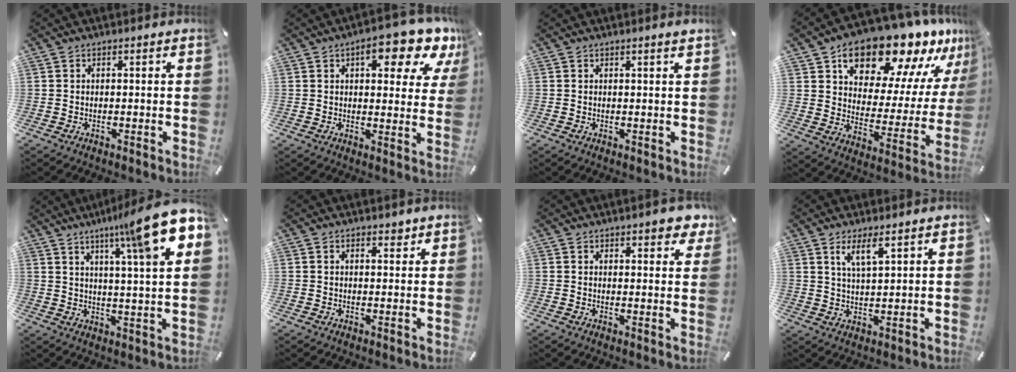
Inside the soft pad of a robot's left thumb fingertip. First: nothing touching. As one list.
[{"total": 11.7, "force": [6.5, 4.6, 8.5], "torque": [-0.103, -0.032, 0.103]}, {"total": 0.9, "force": [0.6, -0.1, 0.7], "torque": [-0.011, -0.001, 0.011]}, {"total": 18.7, "force": [15.1, 7.9, 7.6], "torque": [-0.118, -0.128, 0.255]}, {"total": 15.9, "force": [9.1, 0.6, 13.0], "torque": [-0.210, -0.049, 0.133]}, {"total": 1.9, "force": [1.2, 0.9, 1.2], "torque": [-0.017, -0.002, 0.020]}, {"total": 3.9, "force": [3.1, 1.4, 1.9], "torque": [-0.020, -0.017, 0.051]}, {"total": 5.5, "force": [3.6, 1.3, 4.0], "torque": [-0.080, -0.009, 0.060]}]